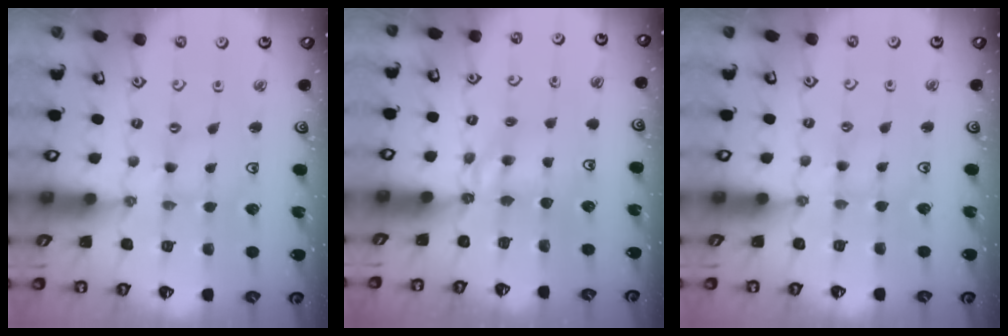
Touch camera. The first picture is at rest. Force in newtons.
{"total": 5.7, "press": 5.7, "slide": 0.1}
{"total": 1.2, "press": 1.2, "slide": 0.3}